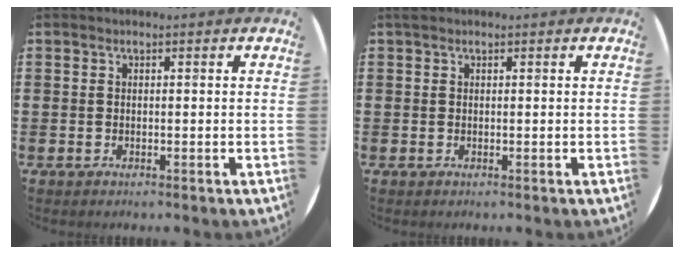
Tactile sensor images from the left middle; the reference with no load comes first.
{"total": 0.5, "force": [0.4, 0.3, 0.1], "torque": [0.004, -0.001, 0.006]}